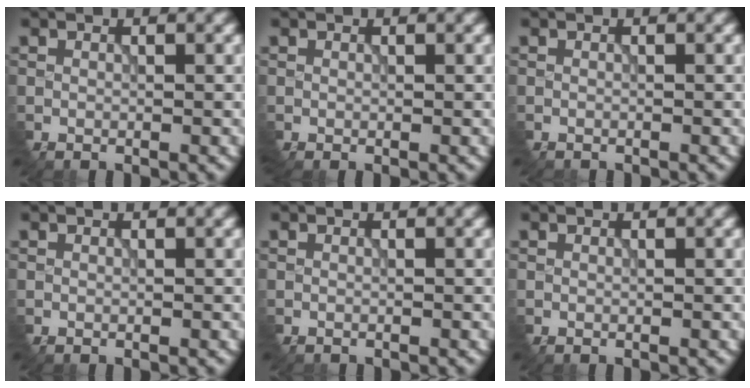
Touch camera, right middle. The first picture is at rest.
{"total": 0.0}
{"total": 0.0}
{"total": 0.0}
{"total": 0.0}
{"total": 0.0}